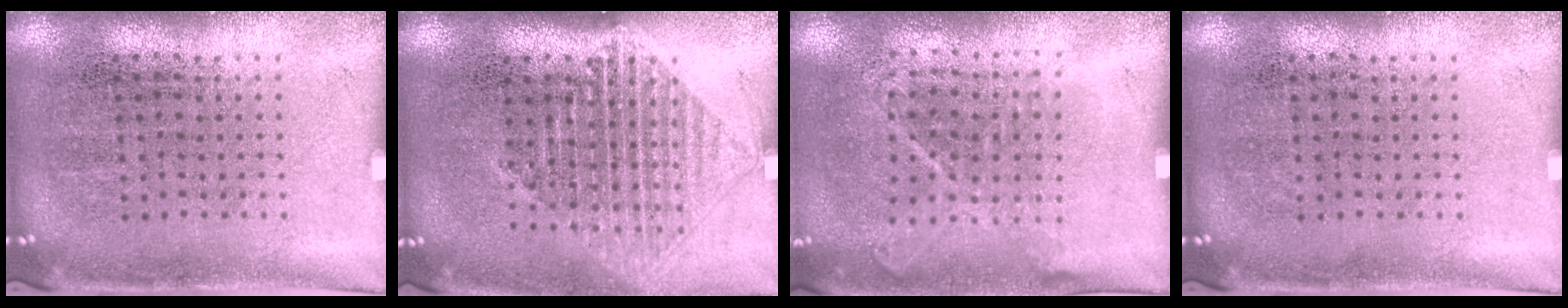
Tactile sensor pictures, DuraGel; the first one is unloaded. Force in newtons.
{"total": 1.4, "press": 1.3, "slide": 0.6}
{"total": 1.1, "press": 1.0, "slide": 0.5}
{"total": 0.0}